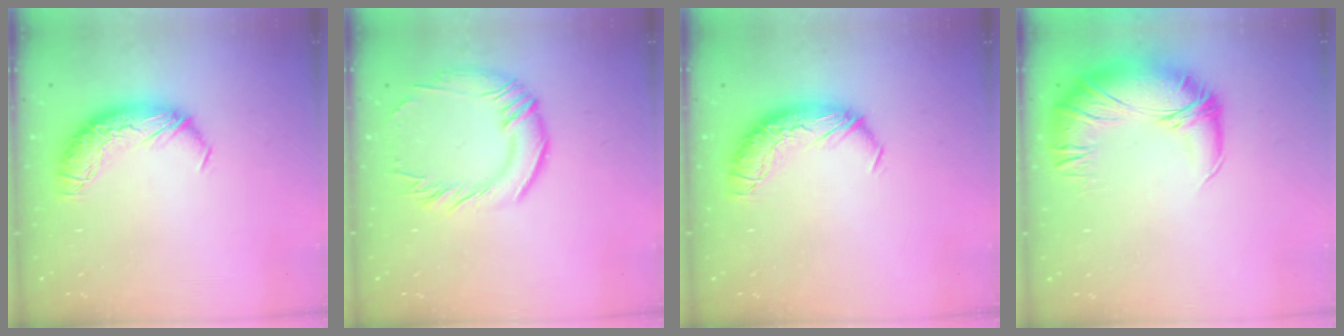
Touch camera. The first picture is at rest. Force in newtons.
{"total": 3.5, "press": 3.0, "slide": 1.6}
{"total": 0.0}
{"total": 3.2, "press": 1.6, "slide": 2.8}